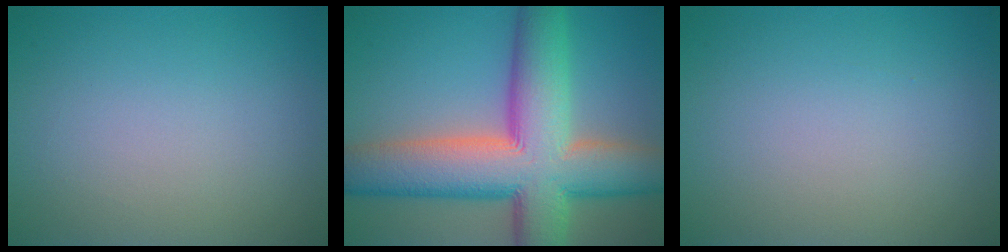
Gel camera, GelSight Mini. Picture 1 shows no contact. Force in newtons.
{"total": 13.7, "press": 13.7, "slide": 0.8}
{"total": 0.0}